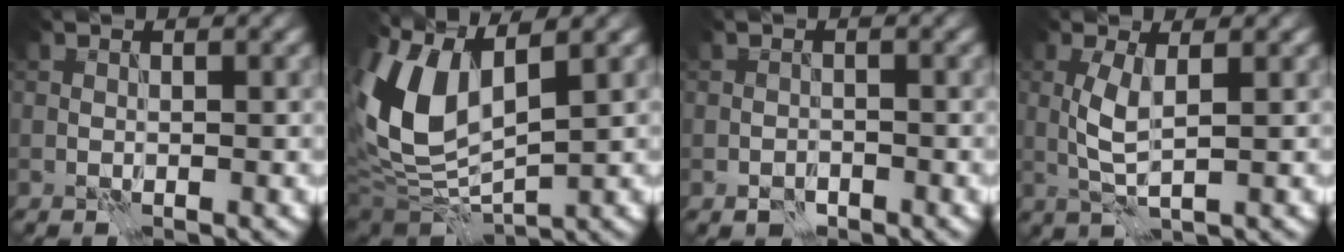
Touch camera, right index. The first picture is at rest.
{"total": 9.5, "force": [2.7, 5.0, 7.7], "torque": [-0.184, -0.003, 0.049]}
{"total": 1.5, "force": [-1.0, 1.0, 0.5], "torque": [-0.007, 0.001, -0.020]}
{"total": 3.0, "force": [0.5, 0.6, 2.9], "torque": [-0.066, 0.002, 0.010]}